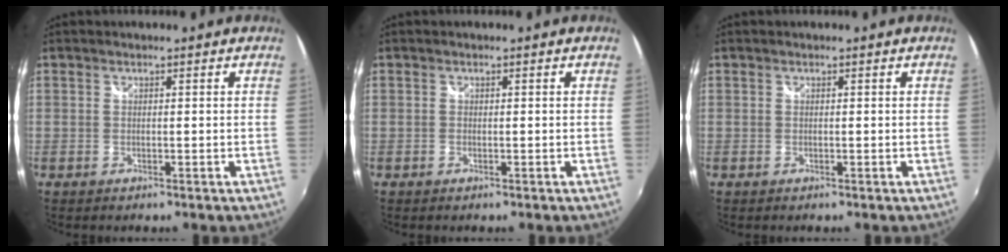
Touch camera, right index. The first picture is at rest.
{"total": 0.0}
{"total": 0.0}